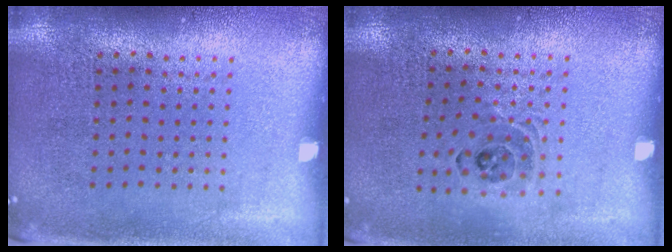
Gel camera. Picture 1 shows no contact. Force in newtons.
{"total": 0.9, "press": 0.9, "slide": 0.2}